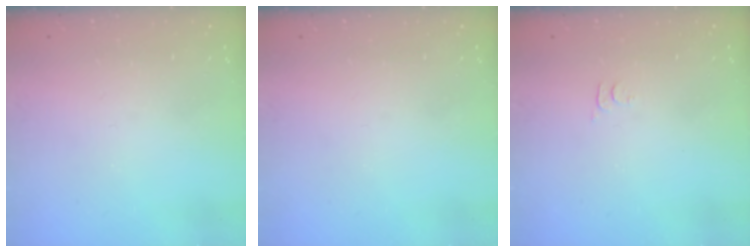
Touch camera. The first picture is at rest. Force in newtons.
{"total": 0.0}
{"total": 3.4, "press": 3.4, "slide": 0.5}